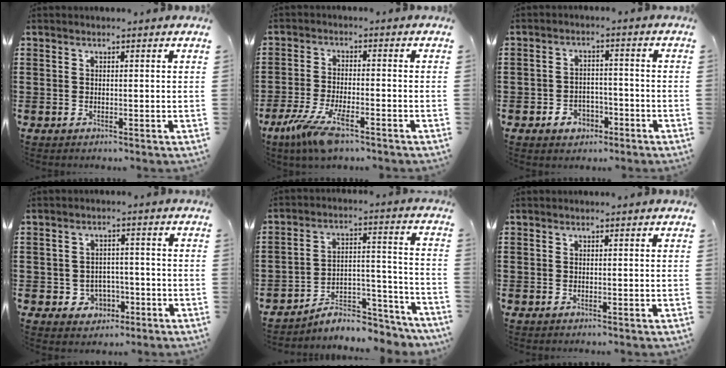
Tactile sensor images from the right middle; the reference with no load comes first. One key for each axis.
{"total": 7.9, "fx": -4.8, "fy": 1.7, "fz": 6.0, "tx": -0.141, "ty": -0.017, "tz": -0.092}
{"total": 3.2, "fx": -2.3, "fy": 2.0, "fz": 1.1, "tx": -0.024, "ty": 0.004, "tz": -0.047}
{"total": 3.2, "fx": -1.7, "fy": 2.6, "fz": 1.0, "tx": -0.028, "ty": 0.004, "tz": -0.037}
{"total": 6.5, "fx": -6.0, "fy": 1.6, "fz": 1.9, "tx": -0.026, "ty": 0.013, "tz": -0.114}
{"total": 0.0}